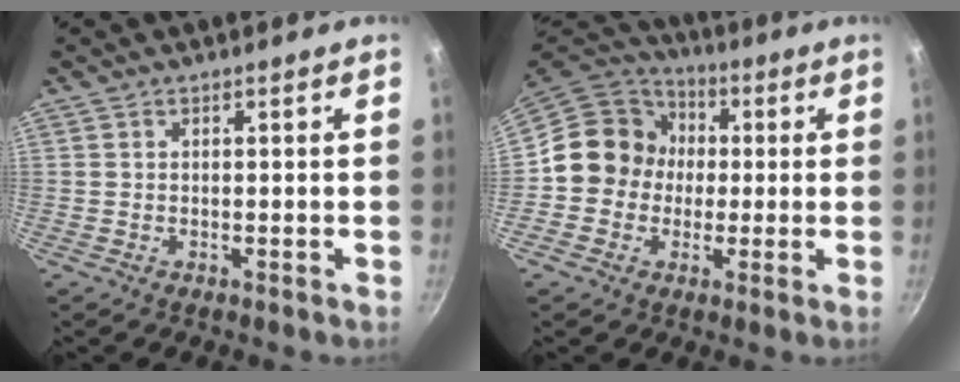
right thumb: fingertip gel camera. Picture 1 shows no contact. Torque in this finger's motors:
{"motor_torque": [1.57, 1.53, 0.44, -0.68, 0.07]}